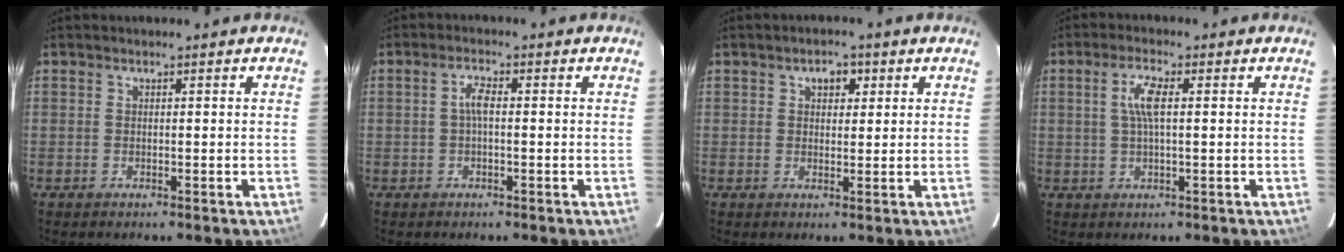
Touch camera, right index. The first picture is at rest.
{"total": 2.4, "force": [-0.1, 0.8, 2.2], "torque": [-0.047, 0.008, -0.002]}
{"total": 3.1, "force": [1.3, 2.2, 1.7], "torque": [-0.020, 0.012, 0.020]}
{"total": 4.5, "force": [0.8, 1.1, 4.3], "torque": [-0.085, 0.006, 0.017]}